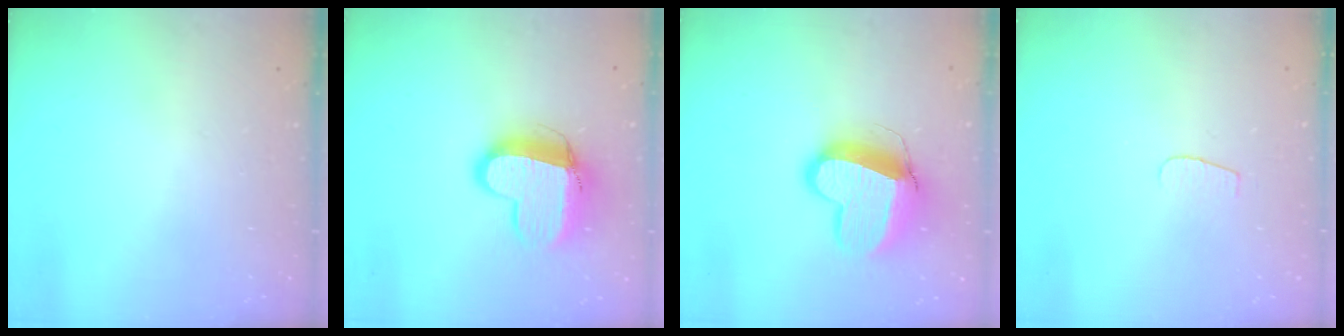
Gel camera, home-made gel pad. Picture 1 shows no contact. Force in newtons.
{"total": 12.9, "press": 12.8, "slide": 1.4}
{"total": 14.4, "press": 14.3, "slide": 1.6}
{"total": 3.5, "press": 3.5, "slide": 0.3}